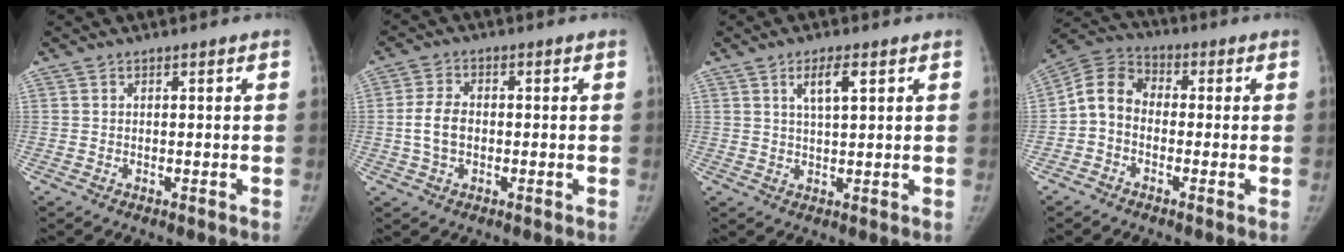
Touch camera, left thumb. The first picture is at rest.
{"total": 5.3, "force": [-0.7, 3.5, 3.9], "torque": [-0.078, 0.010, -0.016]}
{"total": 4.6, "force": [2.1, 1.3, 3.9], "torque": [-0.066, -0.005, 0.039]}
{"total": 7.7, "force": [-1.3, 6.1, 4.5], "torque": [-0.072, 0.027, -0.045]}